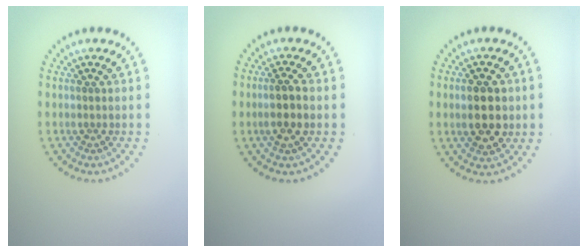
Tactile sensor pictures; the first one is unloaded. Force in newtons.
{"total": 2.6, "press": 2.4, "slide": 0.8}
{"total": 4.5, "press": 4.5, "slide": 0.3}